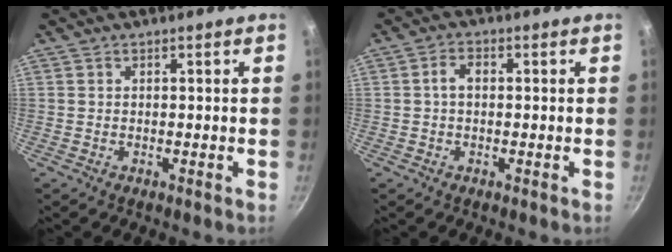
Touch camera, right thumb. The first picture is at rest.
{"total": 2.9, "force": [0.1, 1.9, 2.2], "torque": [-0.036, 0.010, -0.002]}